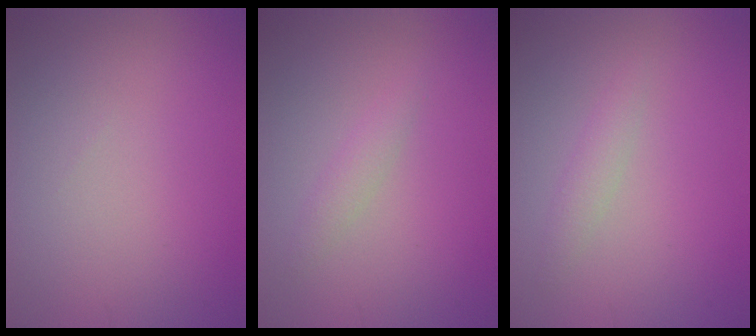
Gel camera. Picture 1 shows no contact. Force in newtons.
{"total": 1.2, "press": 1.2, "slide": 0.0}
{"total": 1.3, "press": 1.3, "slide": 0.0}